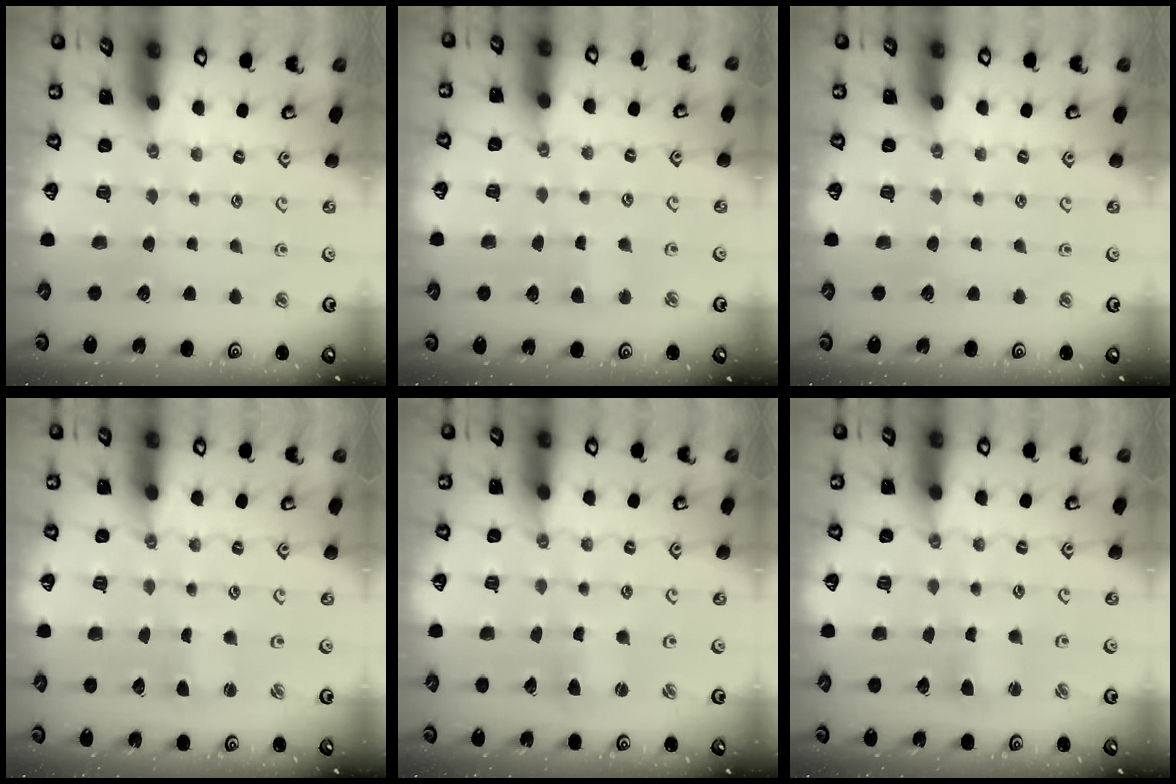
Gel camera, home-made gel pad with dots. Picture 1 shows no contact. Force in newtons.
{"total": 3.1, "press": 3.1, "slide": 0.3}
{"total": 0.0}
{"total": 0.9, "press": 0.9, "slide": 0.0}
{"total": 2.3, "press": 2.3, "slide": 0.3}
{"total": 3.0, "press": 3.0, "slide": 0.2}